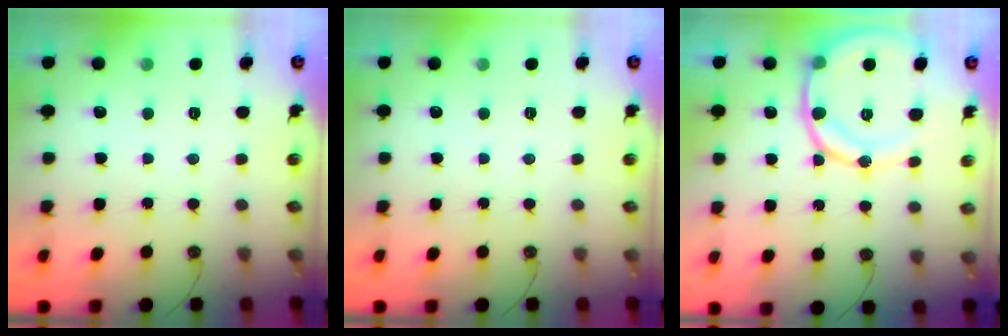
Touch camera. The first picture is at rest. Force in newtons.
{"total": 0.0}
{"total": 16.3, "press": 16.1, "slide": 2.5}